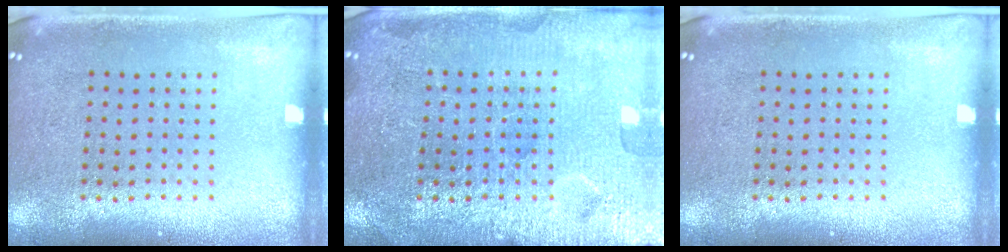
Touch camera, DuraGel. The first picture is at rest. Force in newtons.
{"total": 4.2, "press": 4.2, "slide": 0.4}
{"total": 0.0}